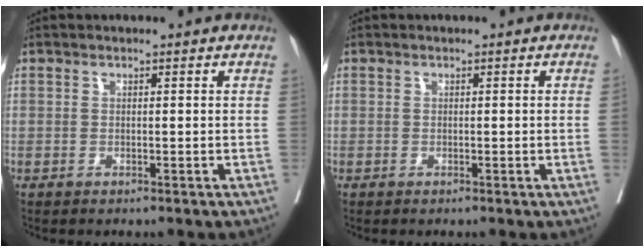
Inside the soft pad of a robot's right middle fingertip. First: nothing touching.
{"total": 0.7, "force": [0.0, -0.3, 0.7], "torque": [-0.008, 0.003, 0.002]}